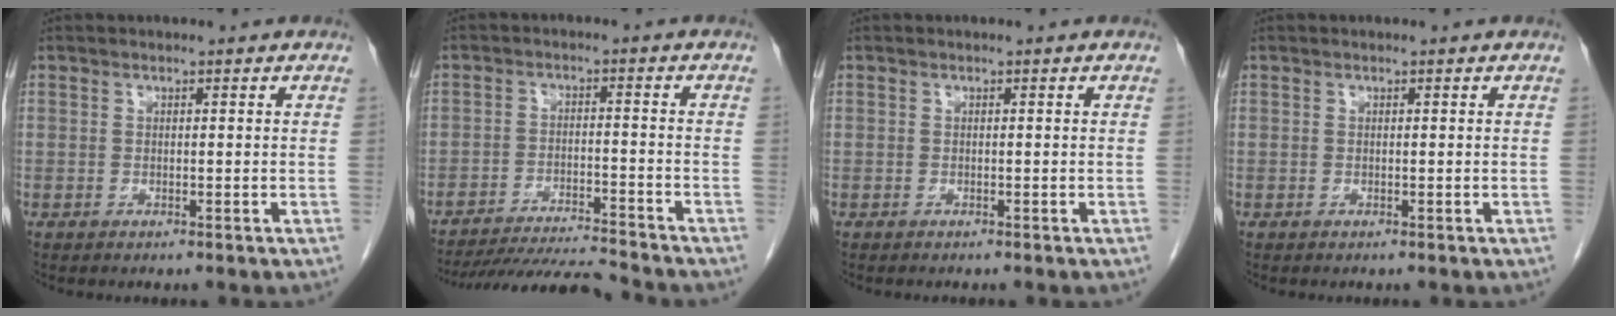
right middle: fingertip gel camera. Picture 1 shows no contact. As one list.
[{"total": 11.5, "force": [-11.1, -0.9, 2.7], "torque": [-0.040, -0.015, -0.182]}, {"total": 0.9, "force": [-0.8, 0.1, 0.4], "torque": [-0.008, -0.002, -0.011]}, {"total": 0.0}]